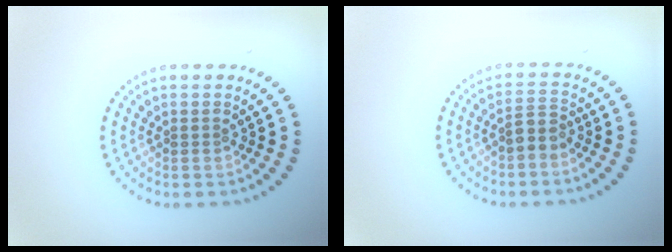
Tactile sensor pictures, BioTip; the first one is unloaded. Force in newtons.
{"total": 1.8, "press": 1.6, "slide": 1.0}